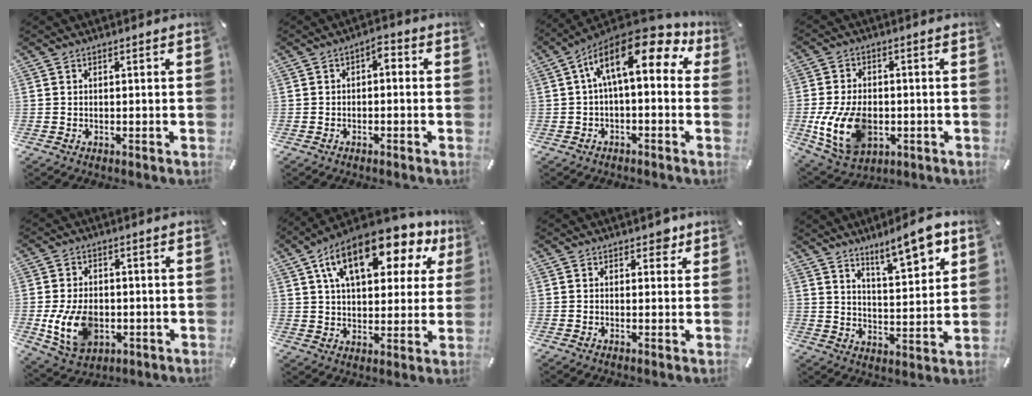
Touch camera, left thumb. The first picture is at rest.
{"total": 2.7, "force": [-1.3, 1.4, 1.8], "torque": [-0.036, 0.017, -0.029]}
{"total": 16.7, "force": [6.1, 7.2, 13.8], "torque": [-0.252, -0.036, 0.098]}
{"total": 13.9, "force": [-3.0, 9.5, 9.7], "torque": [-0.203, -0.001, -0.052]}
{"total": 11.5, "force": [-2.2, 8.2, 7.8], "torque": [-0.161, -0.001, -0.038]}
{"total": 18.3, "force": [9.7, 8.9, 12.8], "torque": [-0.216, -0.033, 0.163]}
{"total": 3.0, "force": [1.7, 1.9, 1.5], "torque": [-0.002, -0.005, 0.023]}
{"total": 10.8, "force": [8.5, 3.0, 6.0], "torque": [-0.083, -0.056, 0.145]}